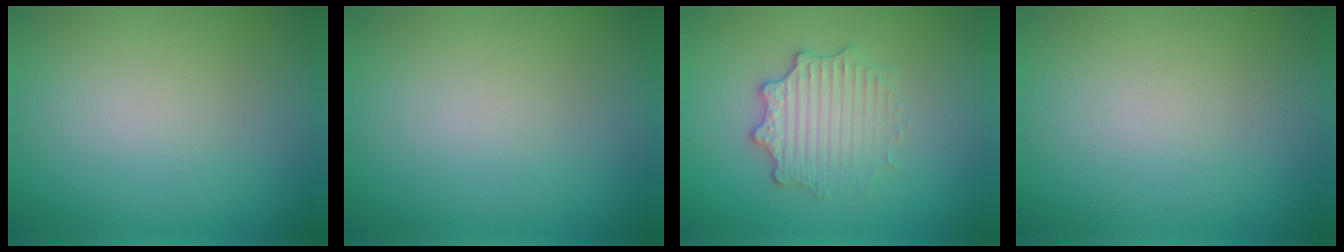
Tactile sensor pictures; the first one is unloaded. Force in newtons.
{"total": 0.0}
{"total": 3.2, "press": 2.8, "slide": 1.6}
{"total": 0.0}